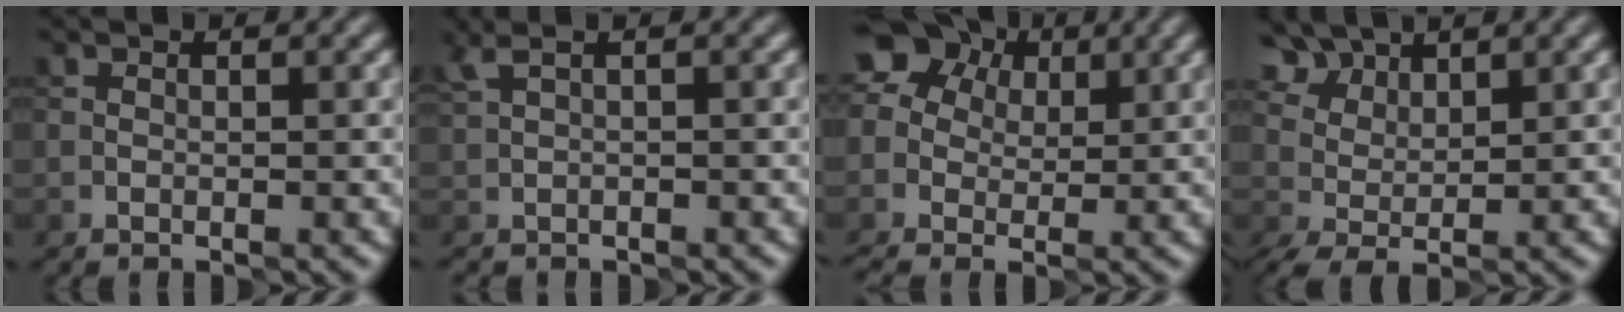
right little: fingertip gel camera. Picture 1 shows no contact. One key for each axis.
{"total": 0.9, "fx": 0.5, "fy": 0.3, "fz": 0.7, "tx": -0.013, "ty": 0.001, "tz": 0.012}
{"total": 7.9, "fx": 2.5, "fy": 6.2, "fz": 4.1, "tx": -0.081, "ty": 0.037, "tz": 0.024}
{"total": 4.4, "fx": 2.9, "fy": 2.4, "fz": 2.3, "tx": -0.061, "ty": 0.008, "tz": 0.059}